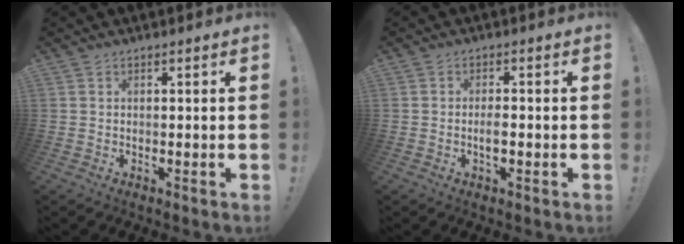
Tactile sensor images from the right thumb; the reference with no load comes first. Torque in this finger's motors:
{"motor_torque": [0.03, -0.02, 0.42, -0.25, 0.00]}